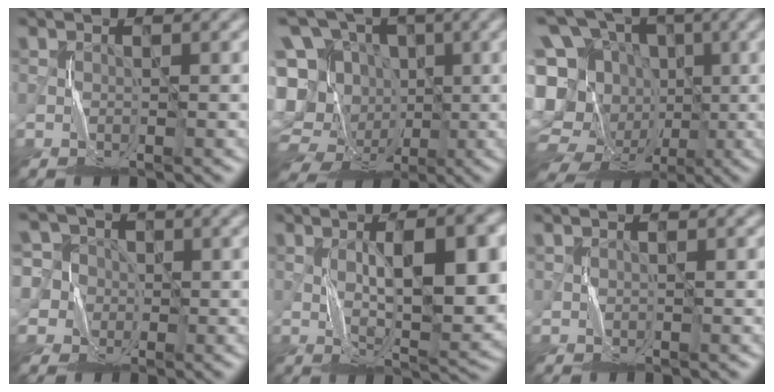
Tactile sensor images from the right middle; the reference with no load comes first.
{"total": 15.3, "force": [-3.8, 13.5, 6.1], "torque": [-0.150, 0.006, -0.064]}
{"total": 15.2, "force": [-2.3, 13.1, 7.3], "torque": [-0.172, 0.007, -0.029]}
{"total": 7.0, "force": [0.5, 6.9, 1.4], "torque": [-0.038, 0.040, -0.024]}
{"total": 9.6, "force": [0.8, 3.2, 9.0], "torque": [-0.136, -0.003, 0.021]}
{"total": 0.5, "force": [0.3, -0.4, -0.3], "torque": [0.006, -0.001, 0.007]}